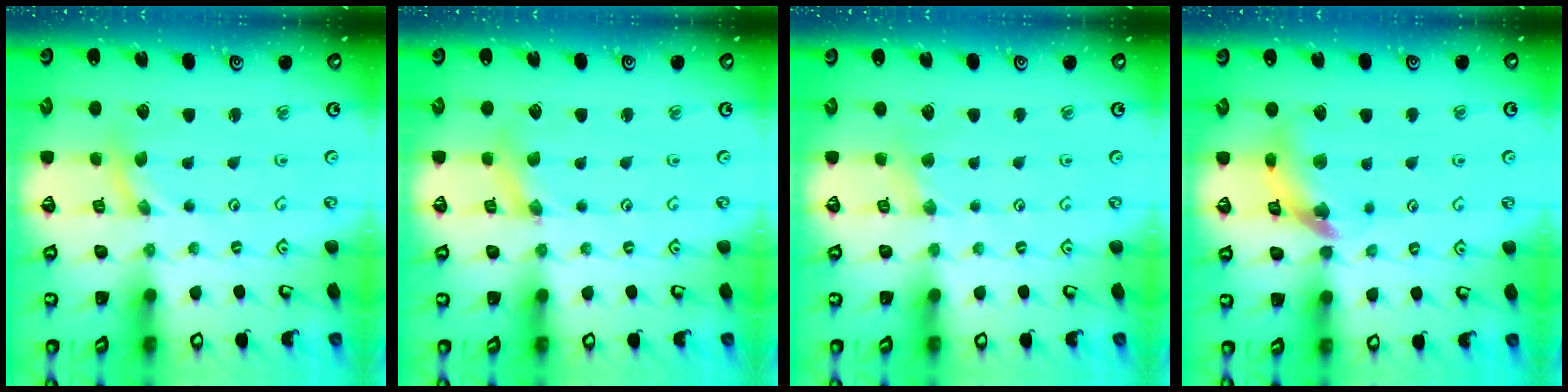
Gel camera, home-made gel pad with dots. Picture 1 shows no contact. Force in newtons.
{"total": 2.8, "press": 2.8, "slide": 0.4}
{"total": 2.4, "press": 2.4, "slide": 0.4}
{"total": 13.1, "press": 13.0, "slide": 1.7}